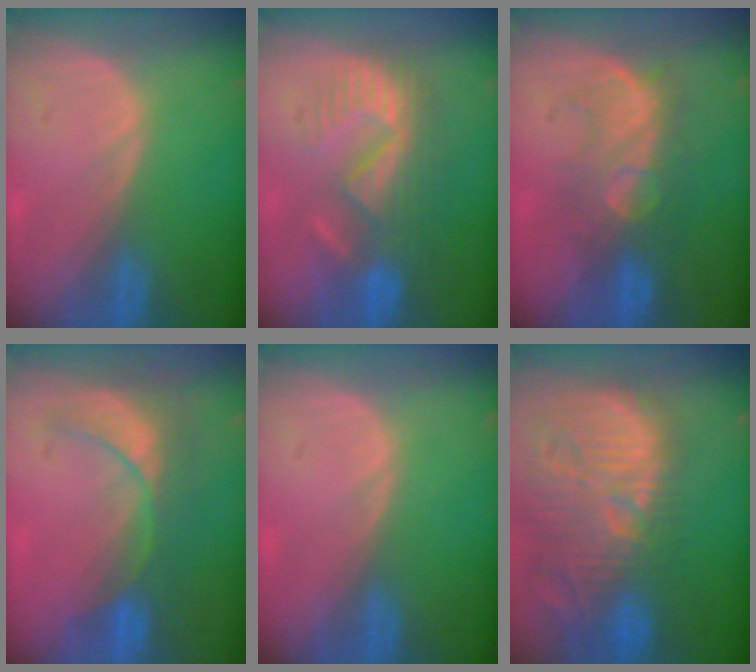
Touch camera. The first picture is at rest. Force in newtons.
{"total": 8.9, "press": 8.4, "slide": 3.0}
{"total": 8.0, "press": 7.8, "slide": 1.9}
{"total": 9.0, "press": 7.8, "slide": 4.6}
{"total": 0.0}
{"total": 15.2, "press": 13.3, "slide": 7.4}